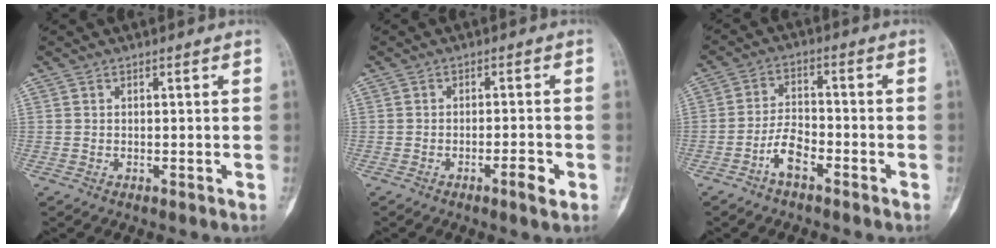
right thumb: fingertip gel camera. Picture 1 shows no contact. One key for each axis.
{"total": 3.3, "fx": -1.6, "fy": 0.6, "fz": 2.8, "tx": -0.046, "ty": 0.006, "tz": -0.026}
{"total": 5.5, "fx": -3.2, "fy": 2.5, "fz": 3.7, "tx": -0.064, "ty": 0.027, "tz": -0.064}